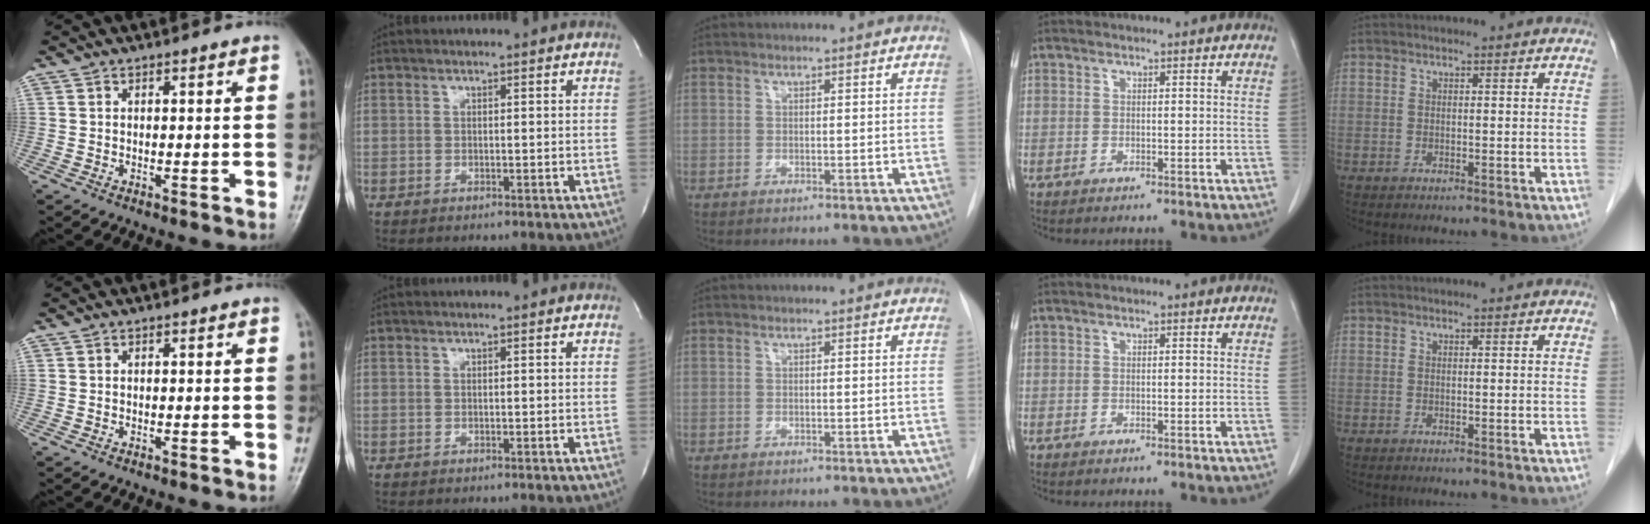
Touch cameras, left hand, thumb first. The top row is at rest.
{}